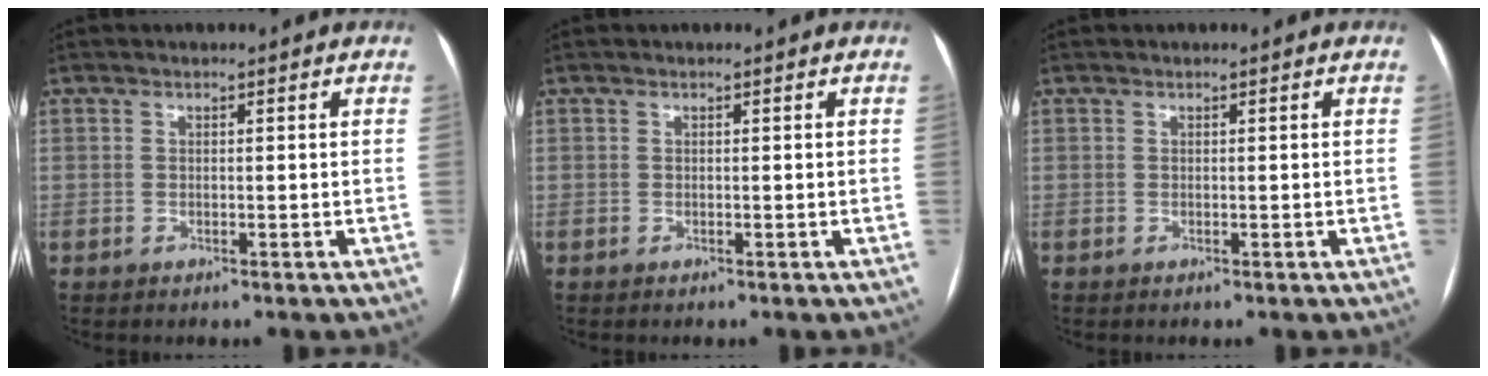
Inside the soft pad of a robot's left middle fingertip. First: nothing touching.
{"total": 0.0}
{"total": 0.0}